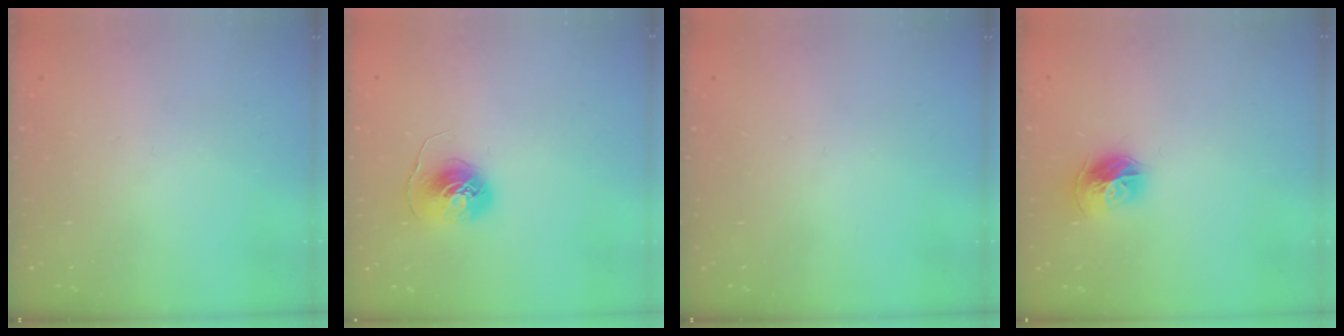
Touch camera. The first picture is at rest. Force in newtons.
{"total": 7.5, "press": 7.5, "slide": 0.1}
{"total": 0.0}
{"total": 10.6, "press": 10.5, "slide": 1.2}